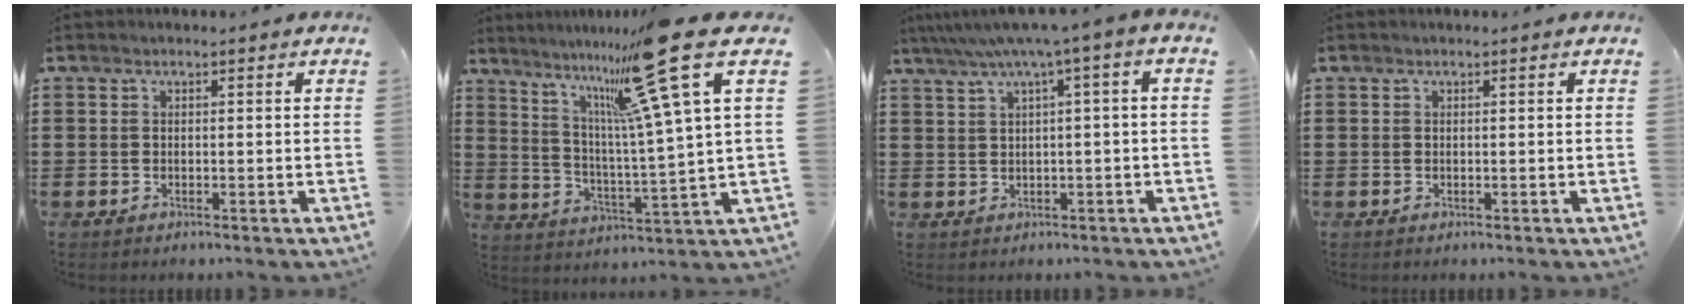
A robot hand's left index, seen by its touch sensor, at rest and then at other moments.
{"total": 16.0, "force": [10.7, -1.2, 11.8], "torque": [-0.222, -0.061, 0.156]}
{"total": 4.5, "force": [0.9, -0.4, 4.3], "torque": [-0.084, -0.013, 0.009]}
{"total": 0.0}